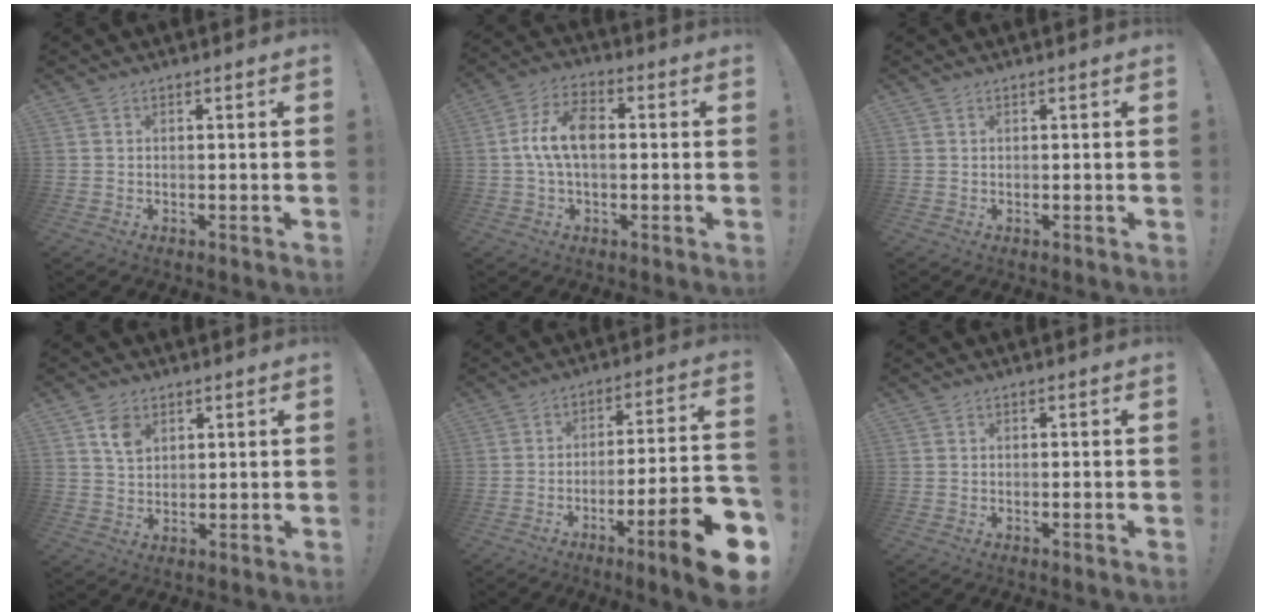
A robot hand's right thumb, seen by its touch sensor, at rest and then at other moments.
{"total": 10.9, "force": [0.2, 6.3, 9.0], "torque": [-0.159, 0.008, 0.006]}
{"total": 0.0}
{"total": 6.2, "force": [3.3, 4.2, 3.1], "torque": [-0.044, -0.010, 0.061]}
{"total": 16.0, "force": [-8.9, 1.4, 13.2], "torque": [-0.179, 0.046, -0.135]}
{"total": 0.0}